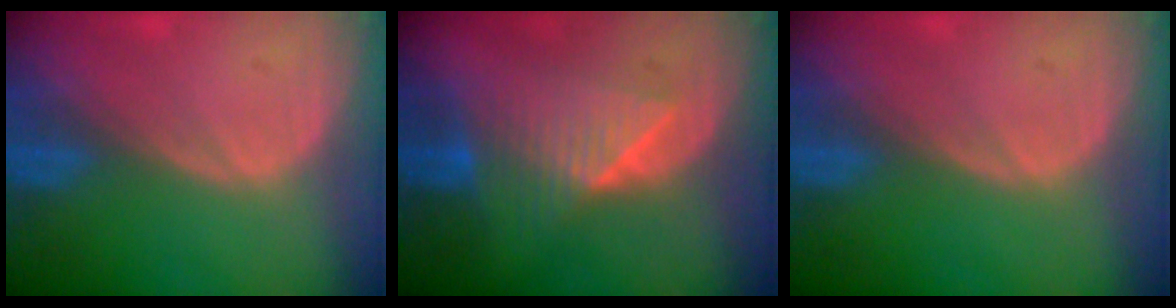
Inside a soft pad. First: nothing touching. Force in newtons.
{"total": 6.9, "press": 6.8, "slide": 0.9}
{"total": 0.0}